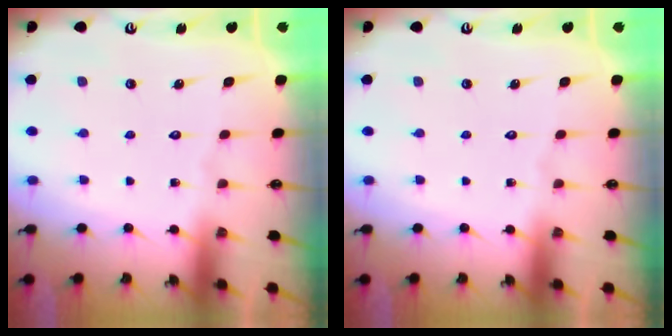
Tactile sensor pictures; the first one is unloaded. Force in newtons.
{"total": 0.0}